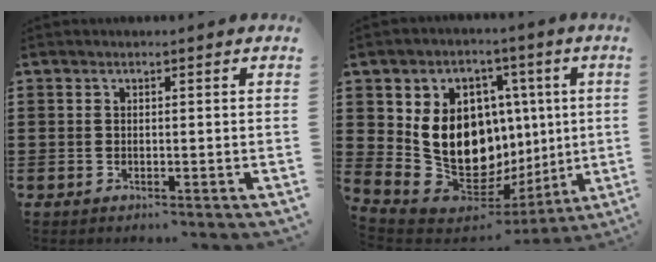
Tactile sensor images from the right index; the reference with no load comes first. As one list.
[{"total": 14.7, "force": [1.8, 11.5, 9.0], "torque": [-0.207, -0.034, 0.043]}]